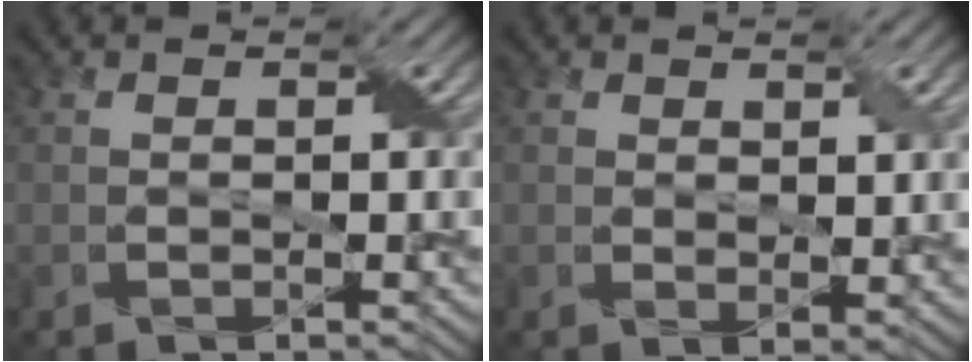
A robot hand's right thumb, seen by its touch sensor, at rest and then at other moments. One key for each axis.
{"total": 1.9, "fx": 1.2, "fy": 0.9, "fz": 1.3, "tx": -0.027, "ty": -0.007, "tz": 0.024}